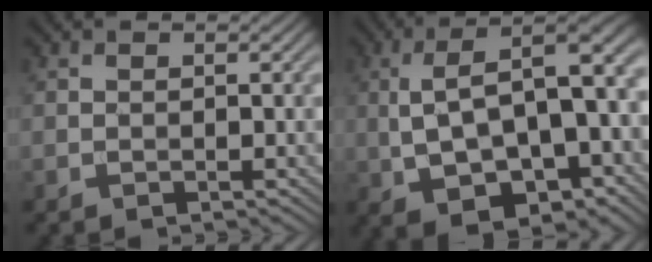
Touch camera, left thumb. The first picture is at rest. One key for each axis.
{"total": 13.8, "fx": 0.4, "fy": 6.5, "fz": 12.1, "tx": -0.220, "ty": -0.004, "tz": 0.013}